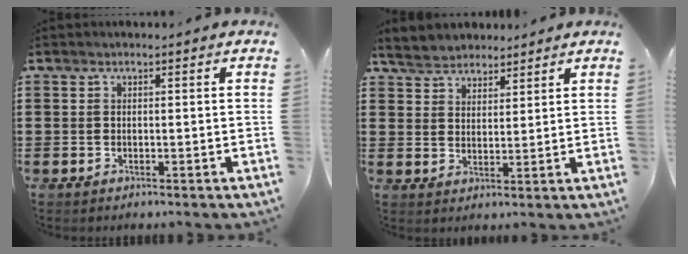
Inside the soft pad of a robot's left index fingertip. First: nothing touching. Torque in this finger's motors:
{"motor_torque": [1.07, -1.07, 0.37, 0.06]}